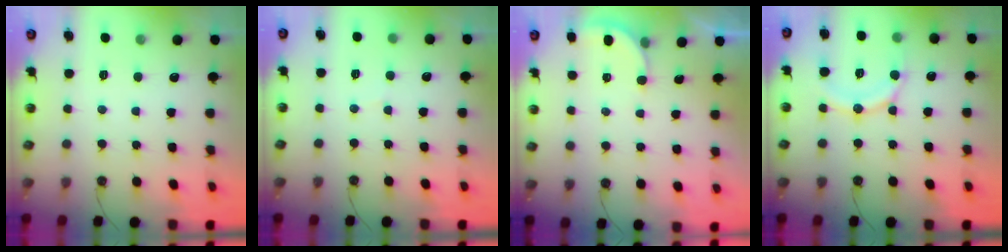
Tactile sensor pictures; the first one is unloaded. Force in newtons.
{"total": 2.6, "press": 2.6, "slide": 0.2}
{"total": 2.0, "press": 2.0, "slide": 0.1}
{"total": 12.7, "press": 12.6, "slide": 1.4}